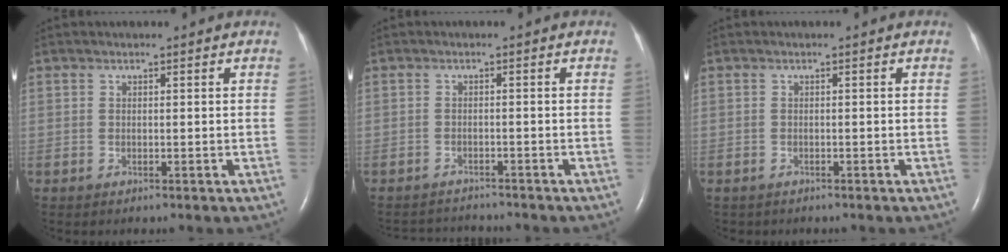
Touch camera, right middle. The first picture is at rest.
{"total": 4.7, "force": [-4.7, 0.2, 0.1], "torque": [-0.001, -0.003, -0.071]}
{"total": 0.9, "force": [-0.7, 0.5, 0.1], "torque": [-0.010, 0.001, -0.009]}